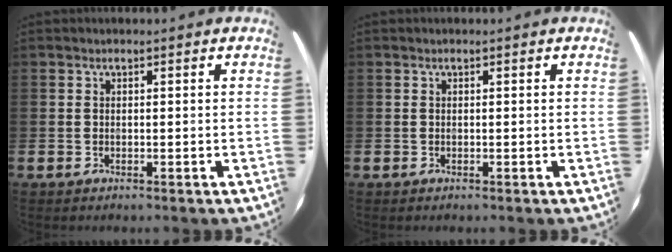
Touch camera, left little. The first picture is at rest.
{"total": 0.0}